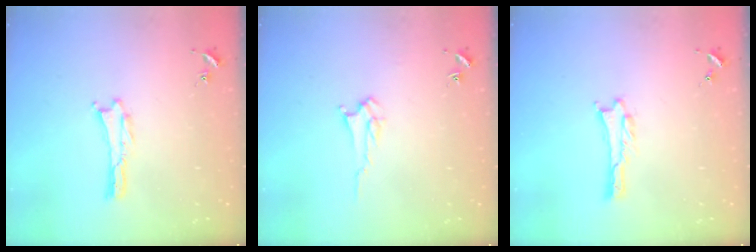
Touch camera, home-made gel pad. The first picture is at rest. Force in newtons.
{"total": 2.8, "press": 2.8, "slide": 0.4}
{"total": 1.0, "press": 1.0, "slide": 0.1}